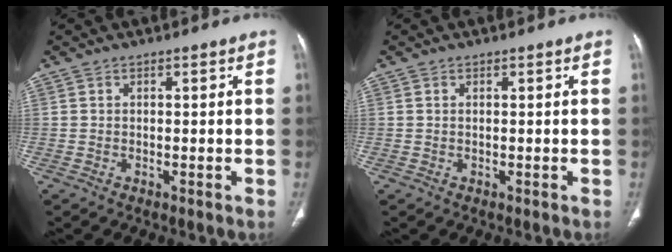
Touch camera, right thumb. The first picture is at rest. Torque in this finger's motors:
{"motor_torque": [-0.34, 0.00, -0.40, 0.22, 0.10]}